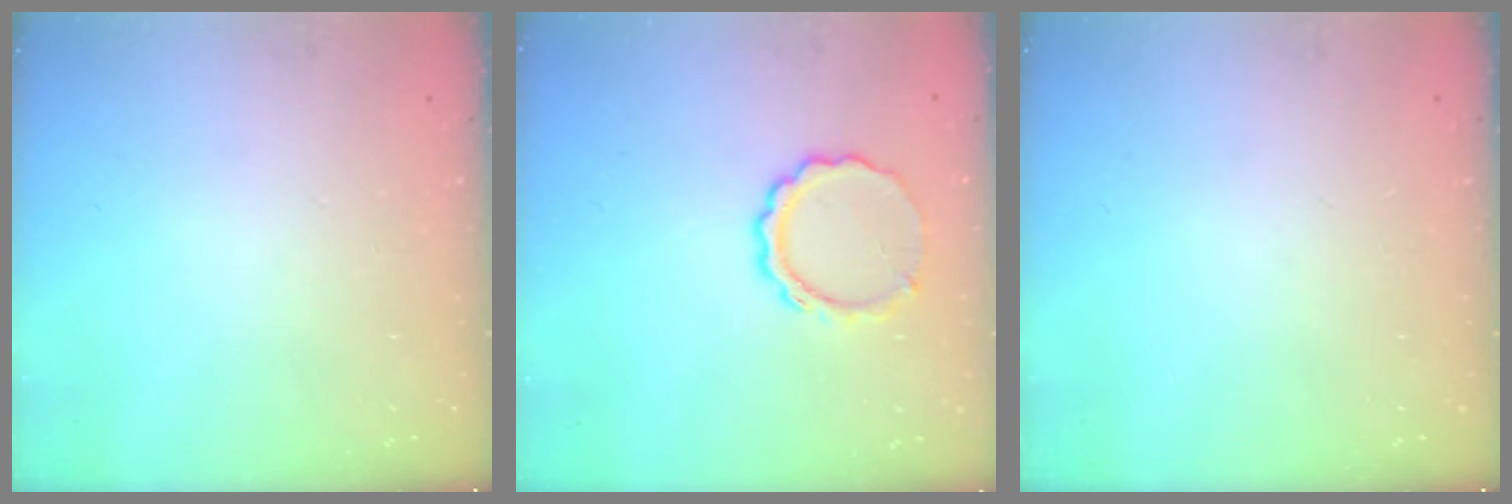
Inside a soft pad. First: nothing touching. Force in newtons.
{"total": 8.5, "press": 8.4, "slide": 1.1}
{"total": 0.0}